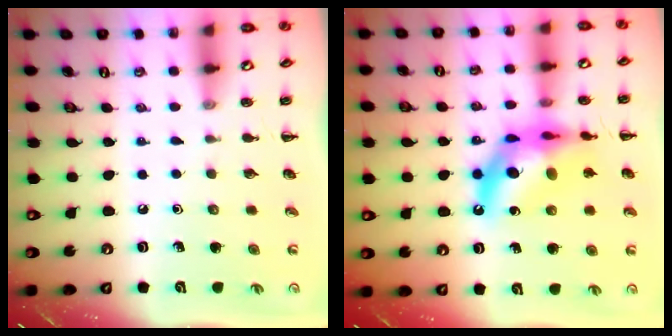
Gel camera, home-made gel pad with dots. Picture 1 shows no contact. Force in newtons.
{"total": 16.4, "press": 15.9, "slide": 4.0}